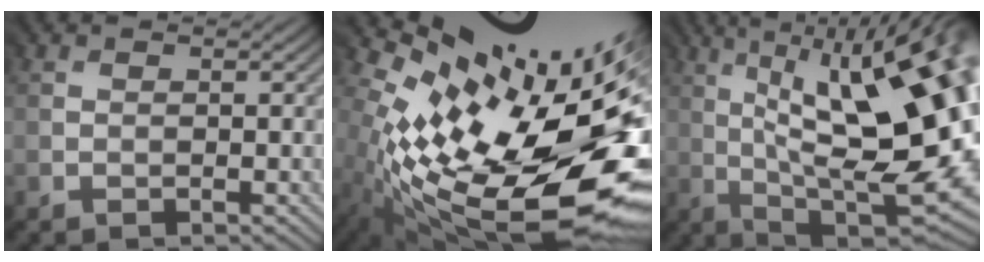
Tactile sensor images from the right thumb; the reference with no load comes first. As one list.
[{"total": 16.9, "force": [-0.2, 7.9, 15.0], "torque": [-0.243, -0.041, 0.017]}, {"total": 19.2, "force": [2.7, 6.6, 17.9], "torque": [-0.257, 0.020, 0.040]}]